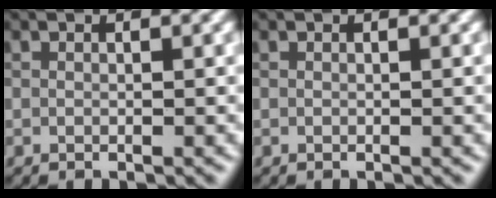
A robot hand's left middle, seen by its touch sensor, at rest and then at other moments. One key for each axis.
{"total": 0.0}